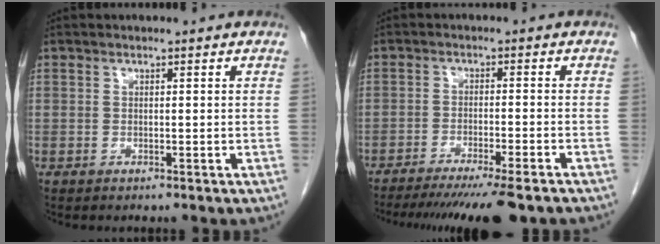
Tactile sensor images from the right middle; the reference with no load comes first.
{"total": 13.4, "force": [-11.3, 0.3, 7.3], "torque": [-0.100, -0.039, -0.165]}